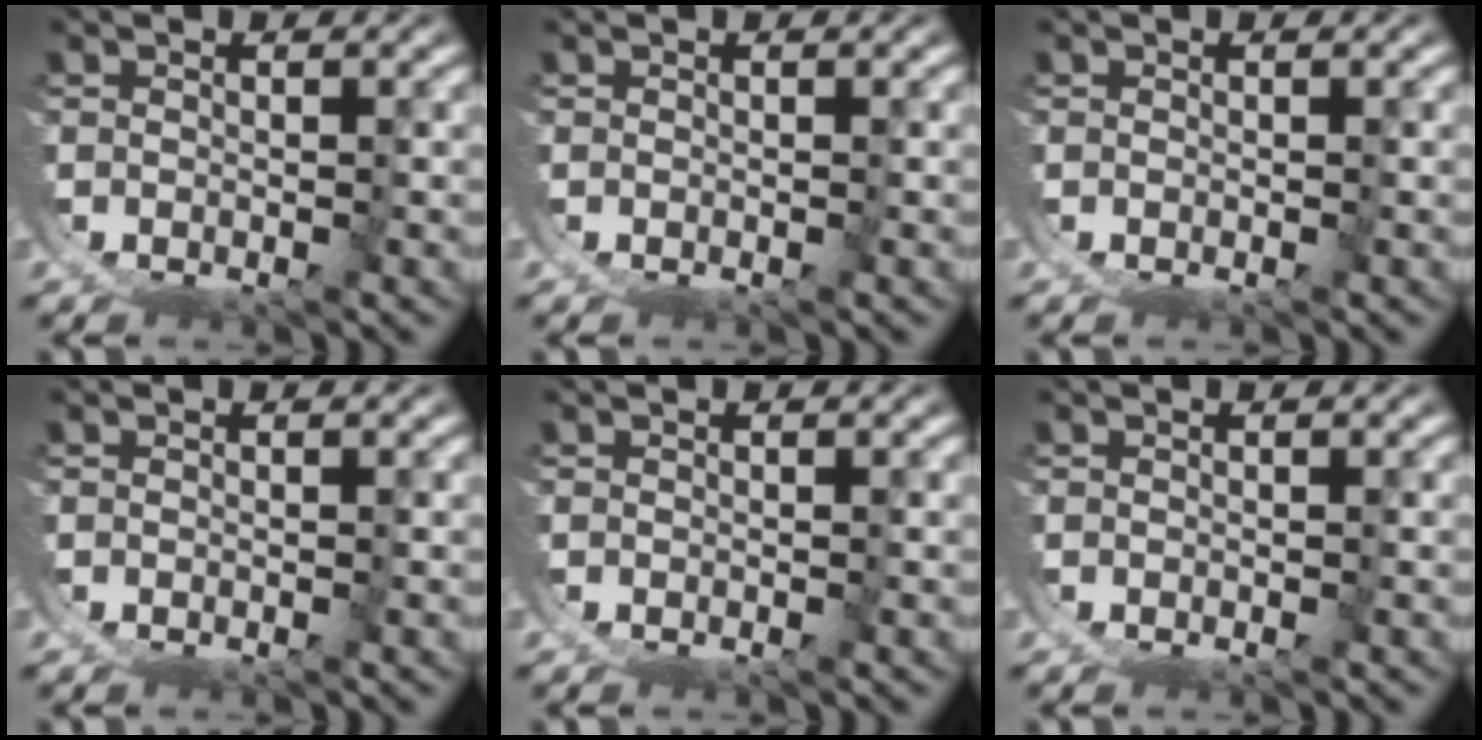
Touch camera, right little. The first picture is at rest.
{"total": 0.0}
{"total": 0.0}
{"total": 0.0}
{"total": 0.0}
{"total": 0.0}